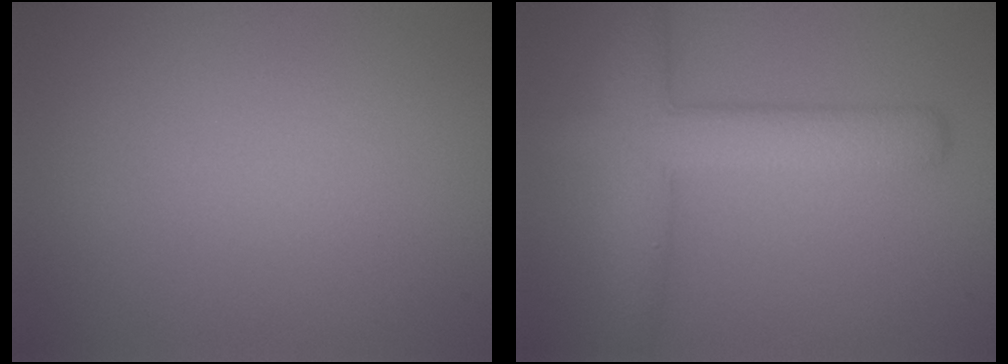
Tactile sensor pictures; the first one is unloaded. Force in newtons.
{"total": 6.1, "press": 6.1, "slide": 0.3}